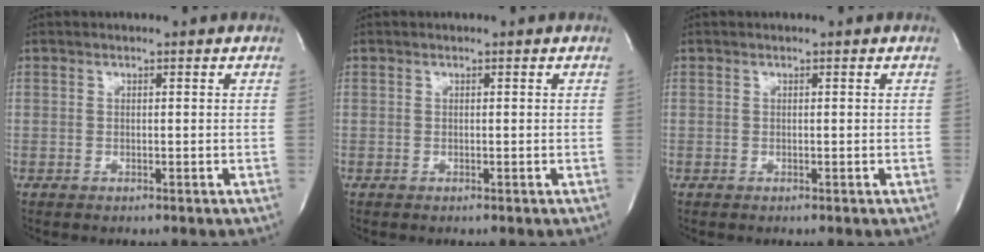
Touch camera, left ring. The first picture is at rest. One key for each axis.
{"total": 0.0}
{"total": 0.0}